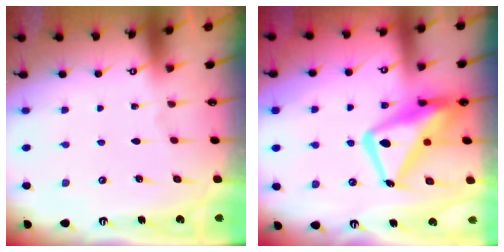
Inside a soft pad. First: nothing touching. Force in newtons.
{"total": 17.2, "press": 17.2, "slide": 1.7}